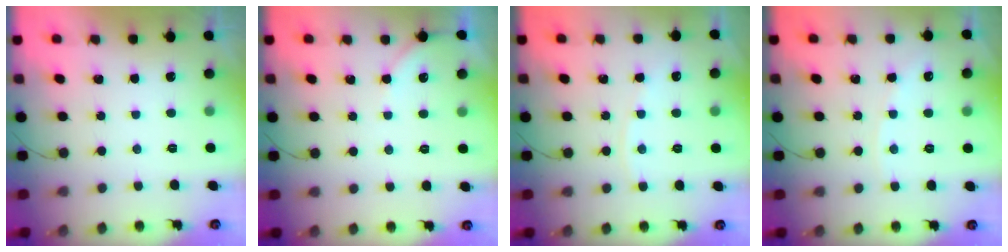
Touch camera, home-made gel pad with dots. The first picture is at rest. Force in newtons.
{"total": 2.9, "press": 2.9, "slide": 0.4}
{"total": 2.0, "press": 2.0, "slide": 0.4}
{"total": 2.4, "press": 2.4, "slide": 0.4}